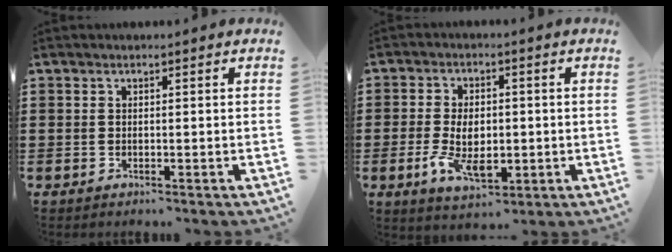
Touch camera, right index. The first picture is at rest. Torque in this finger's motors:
{"motor_torque": [1.68, 0.45, 0.28, 0.12]}